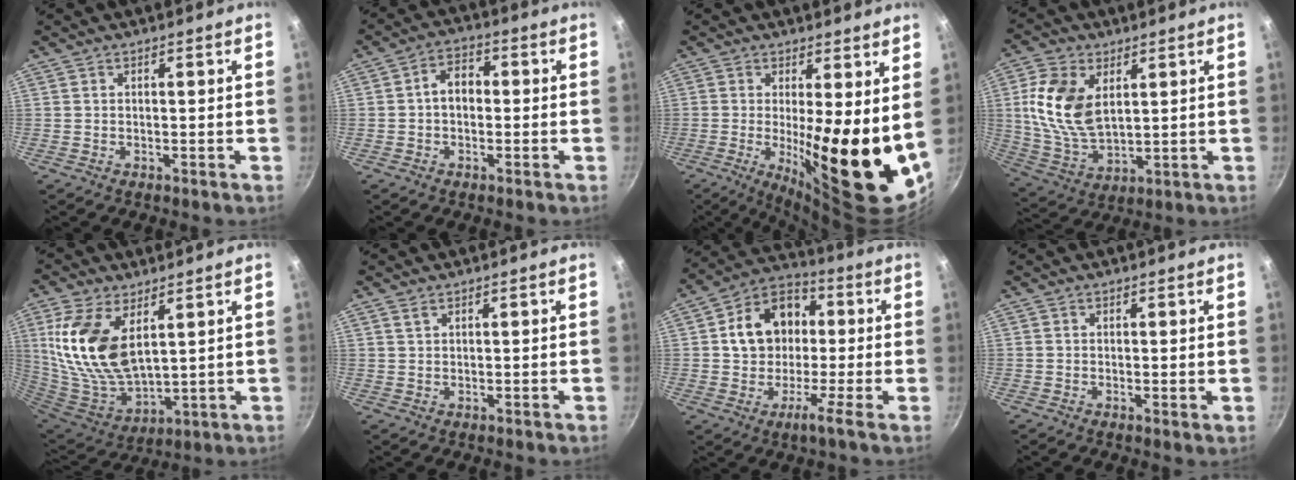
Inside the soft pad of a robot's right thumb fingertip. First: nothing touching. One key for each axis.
{"total": 5.6, "fx": -0.2, "fy": 4.1, "fz": 3.9, "tx": -0.035, "ty": 0.019, "tz": -0.013}
{"total": 17.0, "fx": -0.2, "fy": 4.7, "fz": 16.4, "tx": -0.219, "ty": -0.026, "tz": 0.003}
{"total": 13.9, "fx": 3.5, "fy": 8.4, "fz": 10.5, "tx": -0.198, "ty": -0.018, "tz": 0.077}
{"total": 17.8, "fx": 5.9, "fy": 9.5, "fz": 13.9, "tx": -0.277, "ty": -0.039, "tz": 0.129}
{"total": 1.2, "fx": 0.8, "fy": 0.6, "fz": 0.7, "tx": -0.012, "ty": -0.001, "tz": 0.016}
{"total": 12.1, "fx": 0.2, "fy": 8.4, "fz": 8.6, "tx": -0.124, "ty": 0.040, "tz": -0.022}
{"total": 0.7, "fx": 0.3, "fy": 0.2, "fz": 0.6, "tx": -0.008, "ty": -0.007, "tz": 0.001}